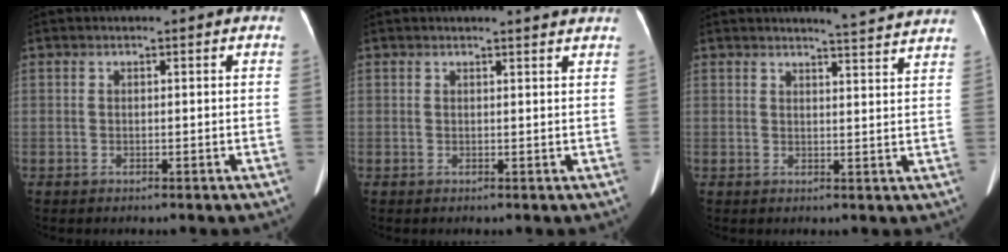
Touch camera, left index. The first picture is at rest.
{"total": 2.9, "force": [2.8, -0.3, 0.7], "torque": [-0.012, -0.003, 0.024]}
{"total": 7.4, "force": [7.2, -0.7, 1.5], "torque": [-0.032, -0.012, 0.074]}